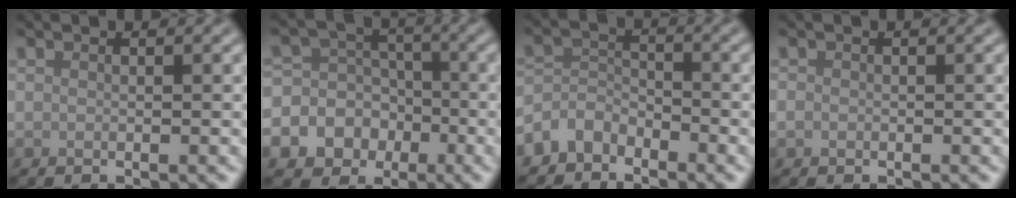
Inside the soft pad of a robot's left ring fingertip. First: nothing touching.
{"total": 10.2, "force": [-3.8, 9.2, 2.3], "torque": [-0.054, -0.009, -0.083]}
{"total": 2.8, "force": [-2.3, 1.5, 0.5], "torque": [-0.008, 0.009, -0.056]}
{"total": 0.5, "force": [-0.2, 0.5, 0.2], "torque": [-0.002, -0.004, -0.005]}